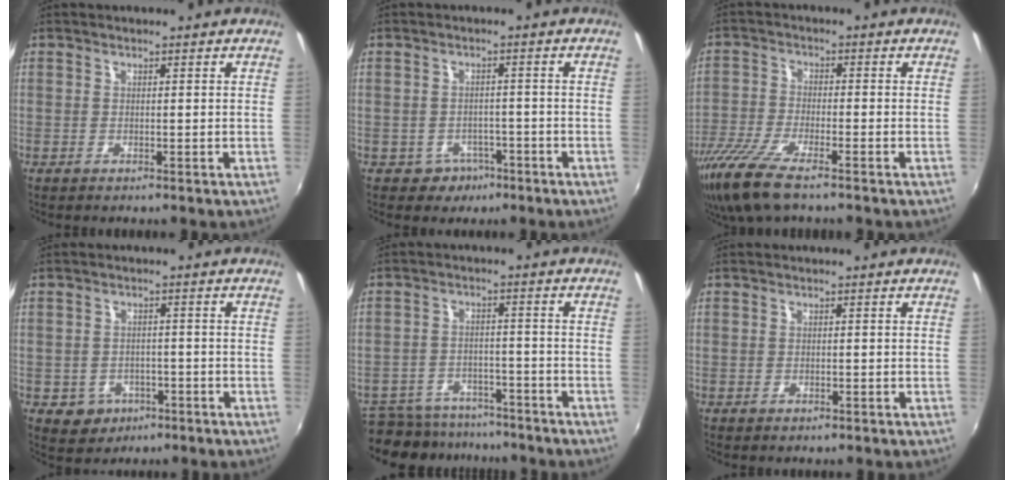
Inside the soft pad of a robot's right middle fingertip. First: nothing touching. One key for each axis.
{"total": 4.3, "fx": -2.5, "fy": 3.5, "fz": 0.7, "tx": -0.027, "ty": 0.007, "tz": -0.029}
{"total": 10.6, "fx": -7.7, "fy": 2.1, "fz": 7.0, "tx": -0.163, "ty": -0.038, "tz": -0.152}
{"total": 5.7, "fx": -2.4, "fy": 4.9, "fz": 1.6, "tx": -0.045, "ty": 0.003, "tz": -0.025}
{"total": 14.3, "fx": -12.2, "fy": 5.9, "fz": 4.5, "tx": -0.122, "ty": -0.004, "tz": -0.181}
{"total": 1.0, "fx": -0.6, "fy": 0.6, "fz": 0.3, "tx": -0.008, "ty": -0.005, "tz": -0.012}